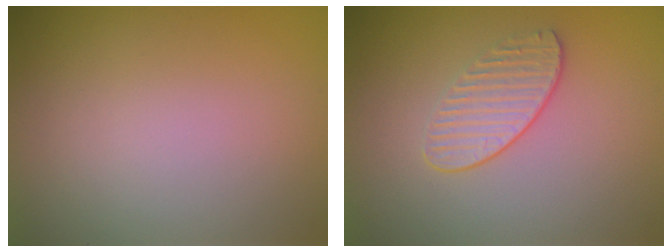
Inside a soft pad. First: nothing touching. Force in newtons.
{"total": 1.9, "press": 1.5, "slide": 1.2}